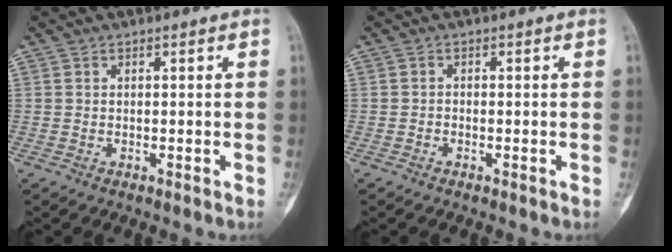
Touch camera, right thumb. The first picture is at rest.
{"total": 0.6, "force": [-0.4, 0.4, 0.2], "torque": [-0.001, 0.002, -0.013]}